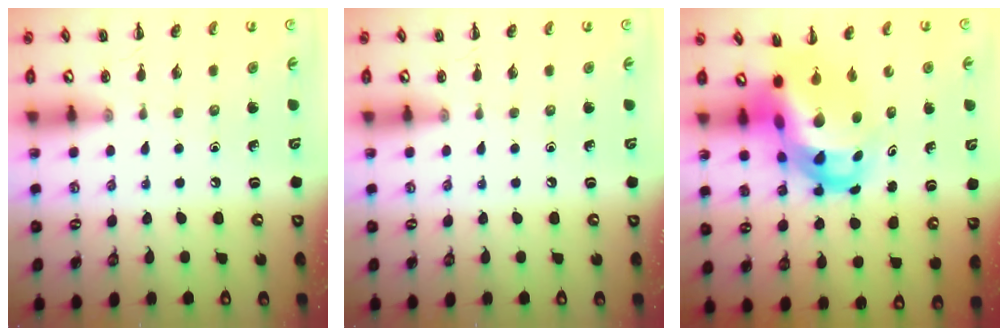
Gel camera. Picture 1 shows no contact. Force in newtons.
{"total": 0.0}
{"total": 10.0, "press": 9.7, "slide": 2.6}